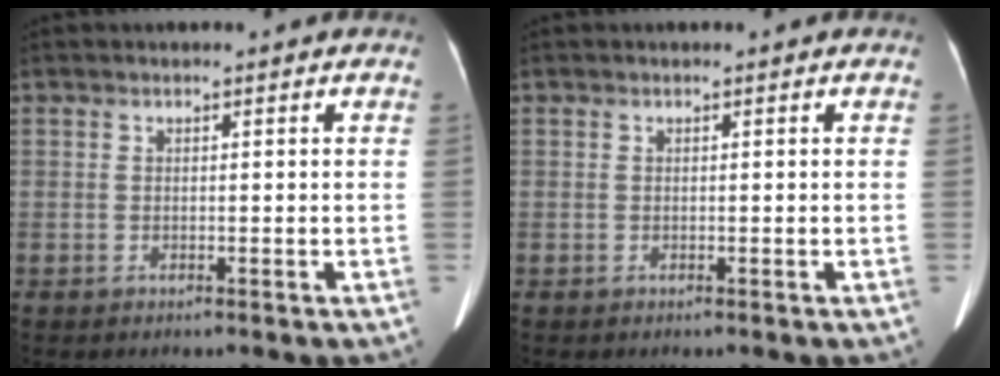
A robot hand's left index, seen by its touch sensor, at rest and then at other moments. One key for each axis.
{"total": 0.0}